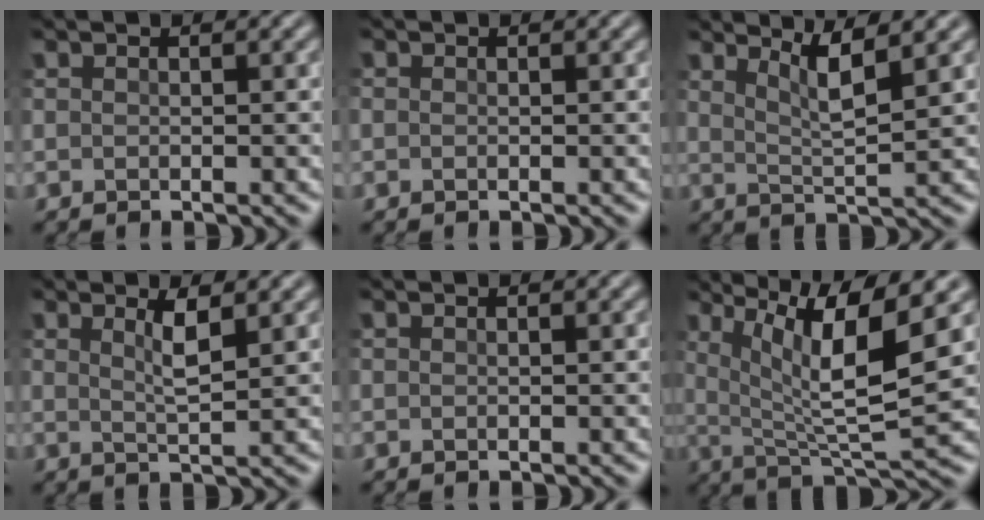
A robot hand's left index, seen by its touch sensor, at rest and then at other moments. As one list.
[{"total": 0.0}, {"total": 3.3, "force": [2.0, 0.5, 2.6], "torque": [-0.042, -0.004, 0.040]}, {"total": 2.2, "force": [0.8, 0.5, 2.0], "torque": [-0.029, -0.004, 0.013]}, {"total": 0.0}, {"total": 9.2, "force": [3.0, 2.1, 8.4], "torque": [-0.138, -0.003, 0.058]}]